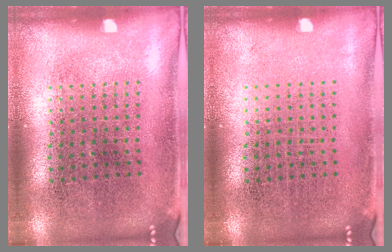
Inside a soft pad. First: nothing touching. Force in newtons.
{"total": 0.0}